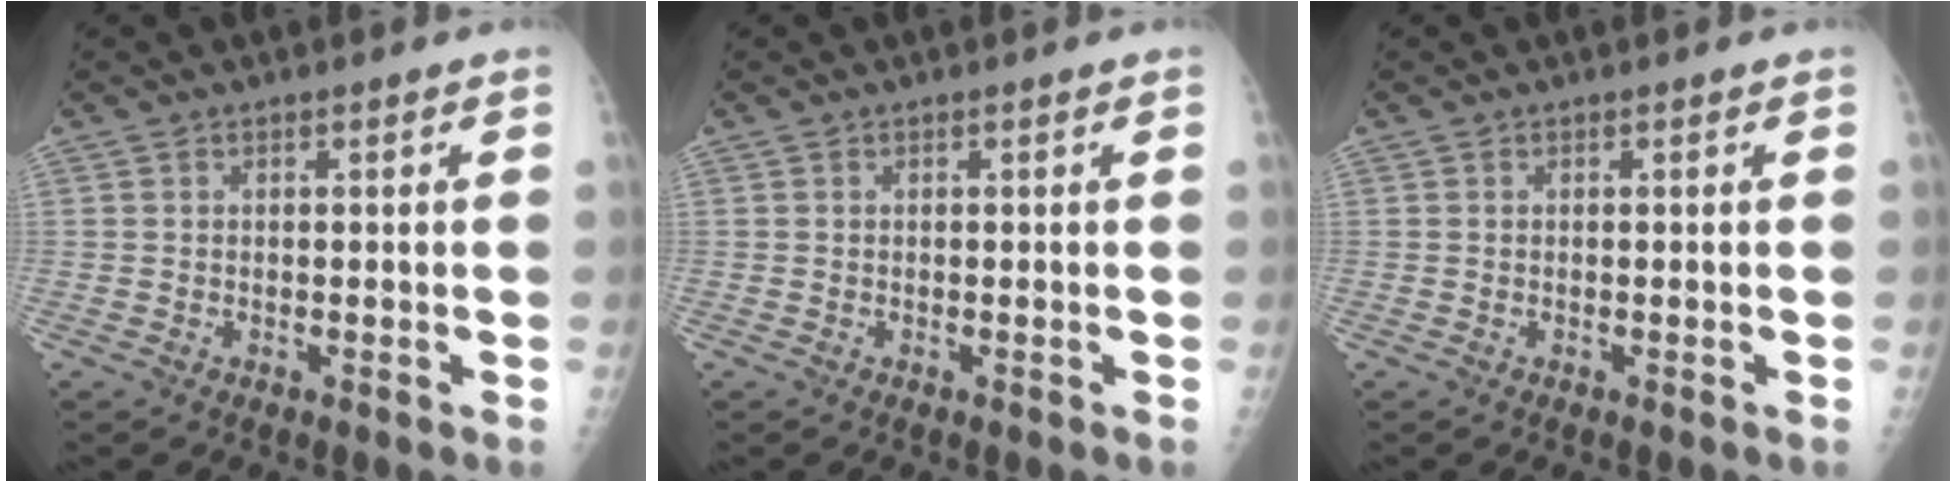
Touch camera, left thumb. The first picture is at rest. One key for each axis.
{"total": 0.0}
{"total": 0.0}